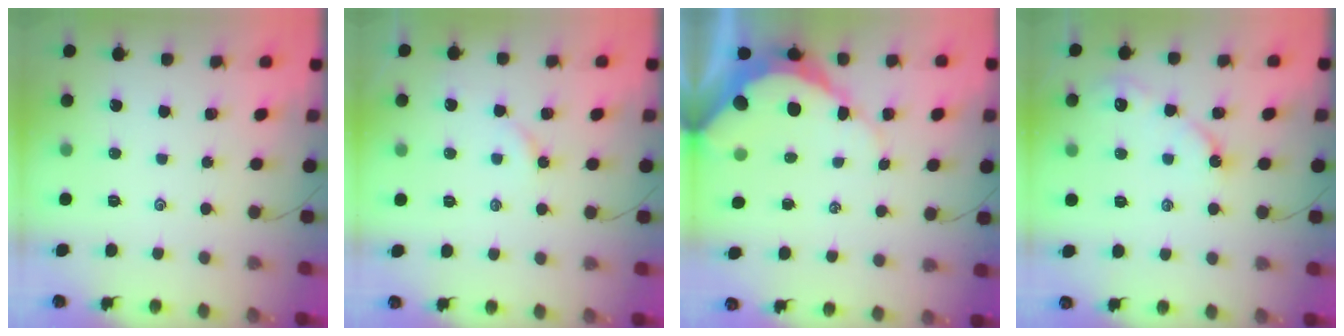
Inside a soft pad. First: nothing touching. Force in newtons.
{"total": 3.3, "press": 3.3, "slide": 0.4}
{"total": 9.6, "press": 9.5, "slide": 0.9}
{"total": 5.9, "press": 5.8, "slide": 0.6}